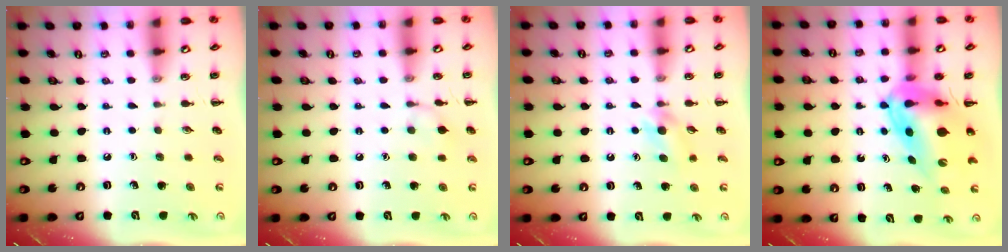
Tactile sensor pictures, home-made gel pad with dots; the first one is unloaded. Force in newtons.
{"total": 6.3, "press": 6.1, "slide": 1.4}
{"total": 5.0, "press": 4.6, "slide": 1.7}
{"total": 15.2, "press": 14.5, "slide": 4.7}